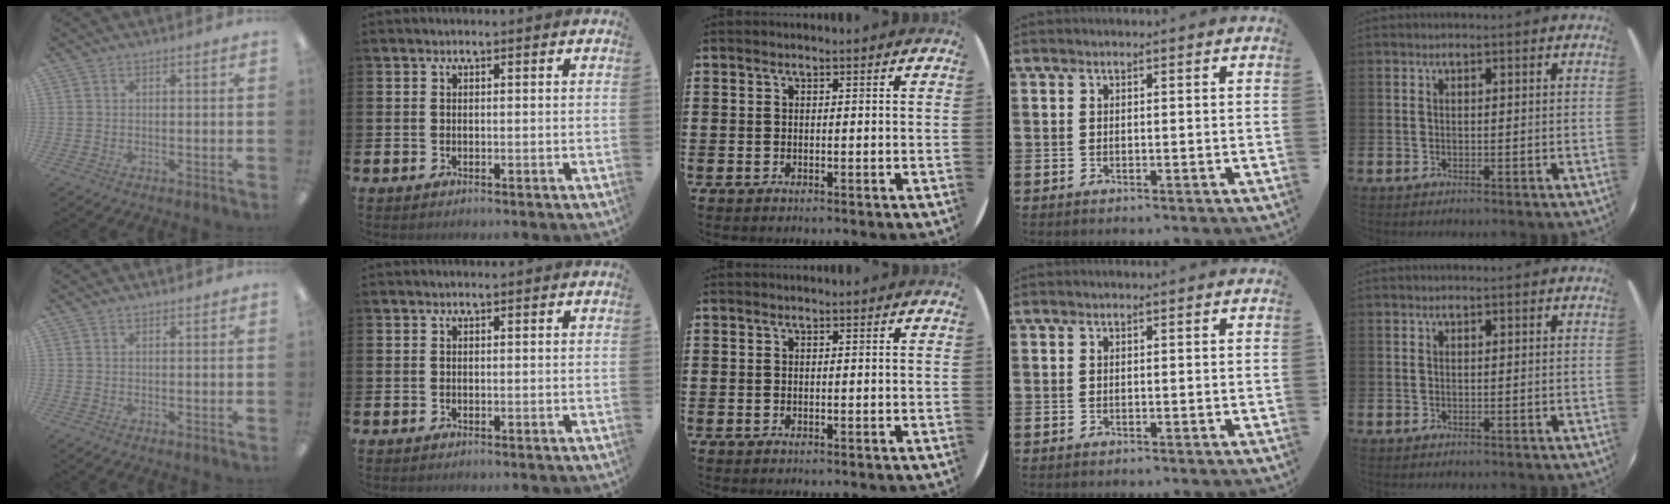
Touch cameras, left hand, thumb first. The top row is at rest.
{"thumb": {"total": 0.5, "force": [0.5, 0.2, 0.0], "torque": [0.000, 0.001, 0.009]}}